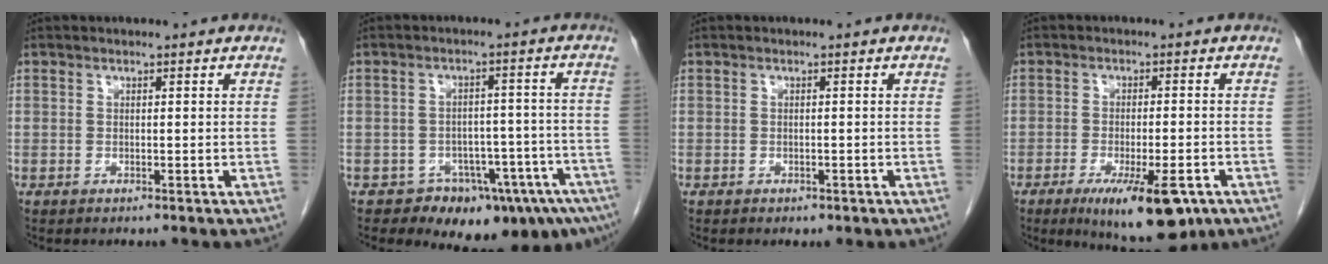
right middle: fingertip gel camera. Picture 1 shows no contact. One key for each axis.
{"total": 11.4, "fx": -8.4, "fy": 4.7, "fz": 6.2, "tx": -0.053, "ty": 0.033, "tz": -0.113}
{"total": 1.2, "fx": -0.7, "fy": 0.7, "fz": 0.6, "tx": -0.014, "ty": -0.001, "tz": -0.003}
{"total": 11.7, "fx": -6.6, "fy": 2.8, "fz": 9.2, "tx": -0.133, "ty": -0.020, "tz": -0.092}